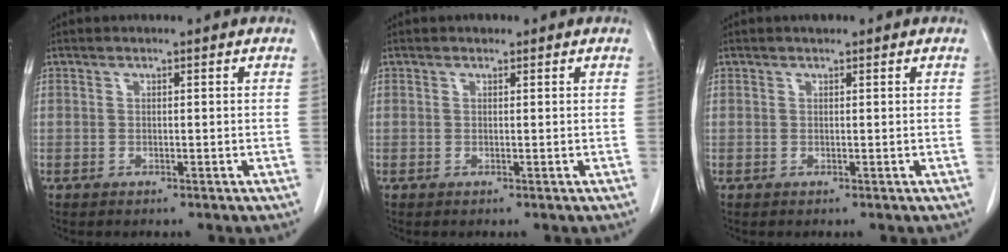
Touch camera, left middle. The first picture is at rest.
{"total": 0.5, "force": [0.4, 0.3, 0.1], "torque": [-0.009, 0.005, 0.005]}
{"total": 0.7, "force": [0.5, 0.2, 0.4], "torque": [-0.013, 0.005, 0.009]}